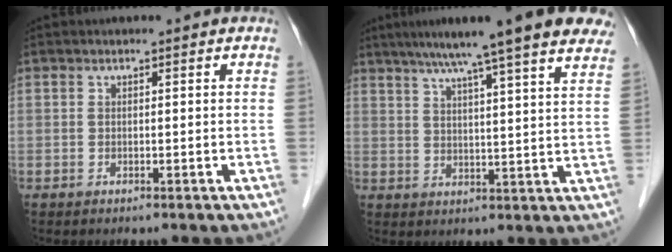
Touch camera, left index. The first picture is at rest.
{"total": 19.4, "force": [15.3, 0.9, 11.9], "torque": [-0.181, 0.027, 0.197]}